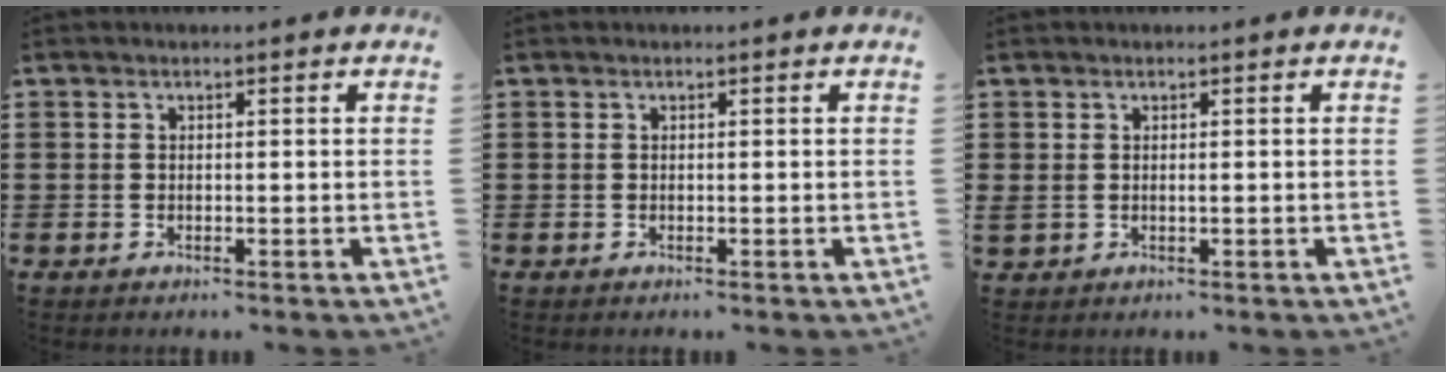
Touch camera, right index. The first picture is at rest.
{"total": 0.0}
{"total": 0.6, "force": [0.2, 0.3, 0.5], "torque": [-0.013, 0.001, 0.003]}